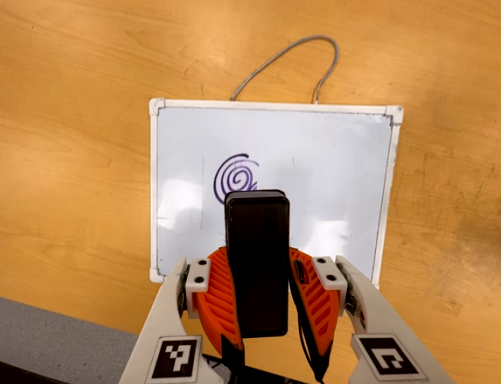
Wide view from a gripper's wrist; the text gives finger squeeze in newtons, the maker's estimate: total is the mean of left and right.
{"total": 6.8, "left": 5.8, "right": 7.7}